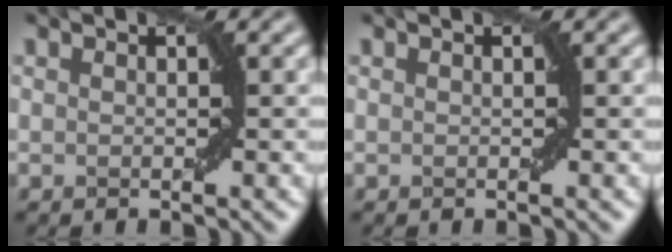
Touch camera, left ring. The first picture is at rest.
{"total": 0.0}